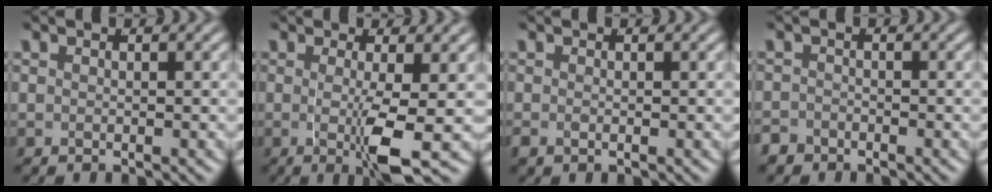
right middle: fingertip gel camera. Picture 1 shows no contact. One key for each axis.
{"total": 4.3, "fx": -0.8, "fy": -0.3, "fz": 4.2, "tx": -0.074, "ty": -0.021, "tz": -0.005}
{"total": 1.0, "fx": -0.6, "fy": 0.5, "fz": 0.6, "tx": -0.021, "ty": -0.012, "tz": -0.003}
{"total": 1.9, "fx": -1.8, "fy": 0.7, "fz": -0.1, "tx": 0.006, "ty": -0.014, "tz": -0.028}